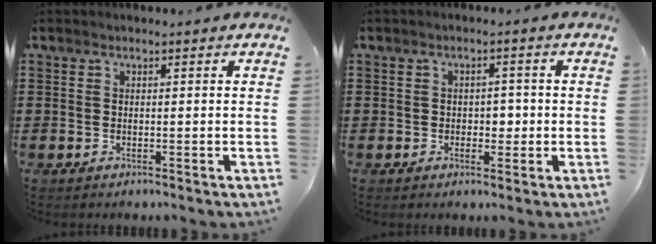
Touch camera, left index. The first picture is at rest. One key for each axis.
{"total": 2.2, "fx": -0.3, "fy": 1.6, "fz": 1.5, "tx": -0.033, "ty": 0.006, "tz": -0.010}